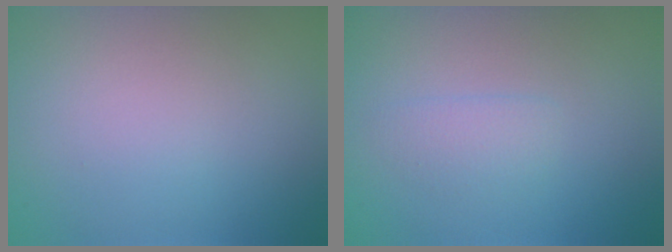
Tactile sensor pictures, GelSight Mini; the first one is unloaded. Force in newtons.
{"total": 1.3, "press": 1.3, "slide": 0.1}